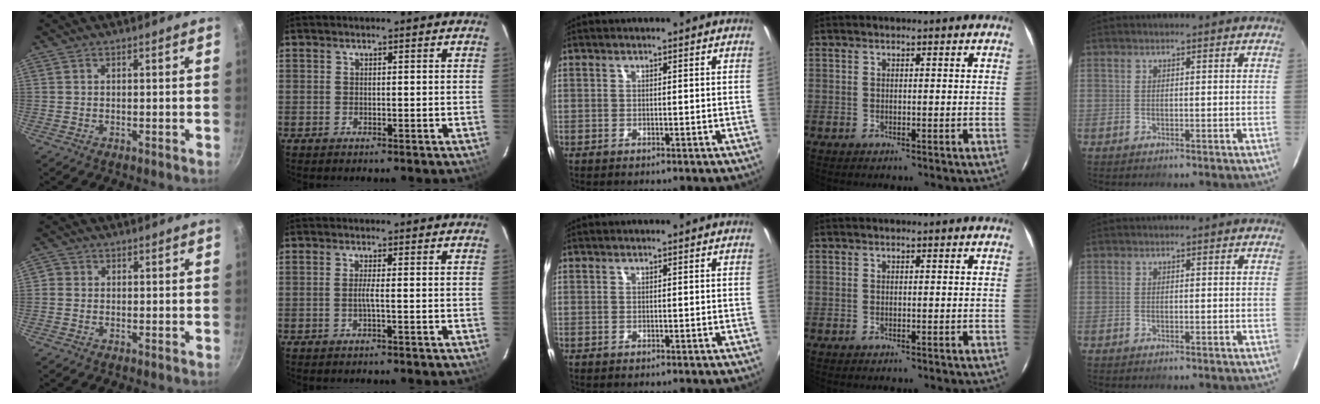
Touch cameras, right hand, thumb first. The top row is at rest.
{"thumb": {"total": 1.4, "force": [-0.1, 1.3, 0.5], "torque": [-0.004, 0.003, -0.006]}, "index": {"total": 1.3, "force": [-0.4, -0.4, 1.2], "torque": [-0.021, -0.002, -0.010]}}